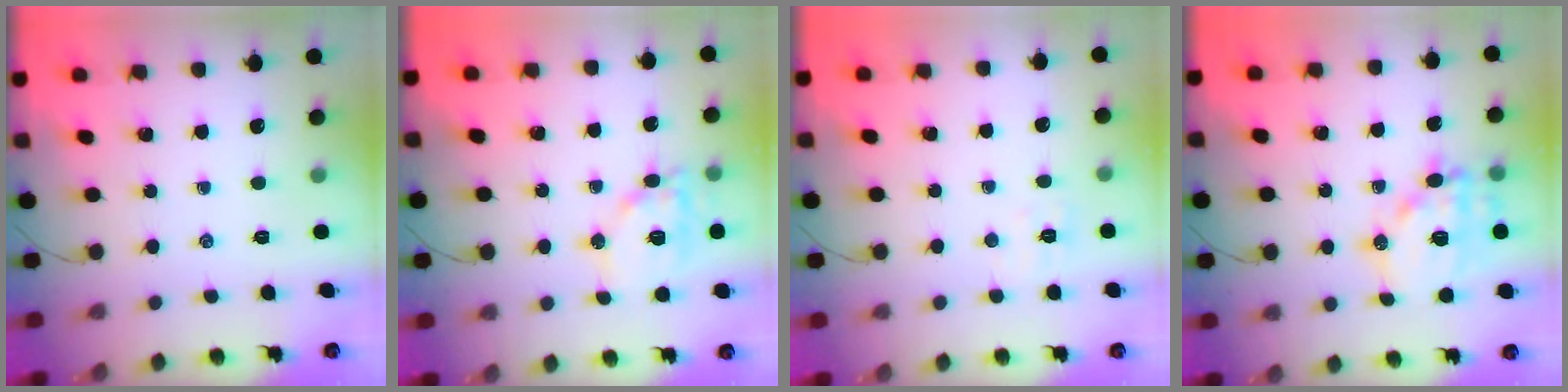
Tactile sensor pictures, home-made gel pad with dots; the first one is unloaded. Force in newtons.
{"total": 12.3, "press": 12.1, "slide": 1.7}
{"total": 5.3, "press": 5.1, "slide": 1.3}
{"total": 15.2, "press": 14.9, "slide": 3.2}